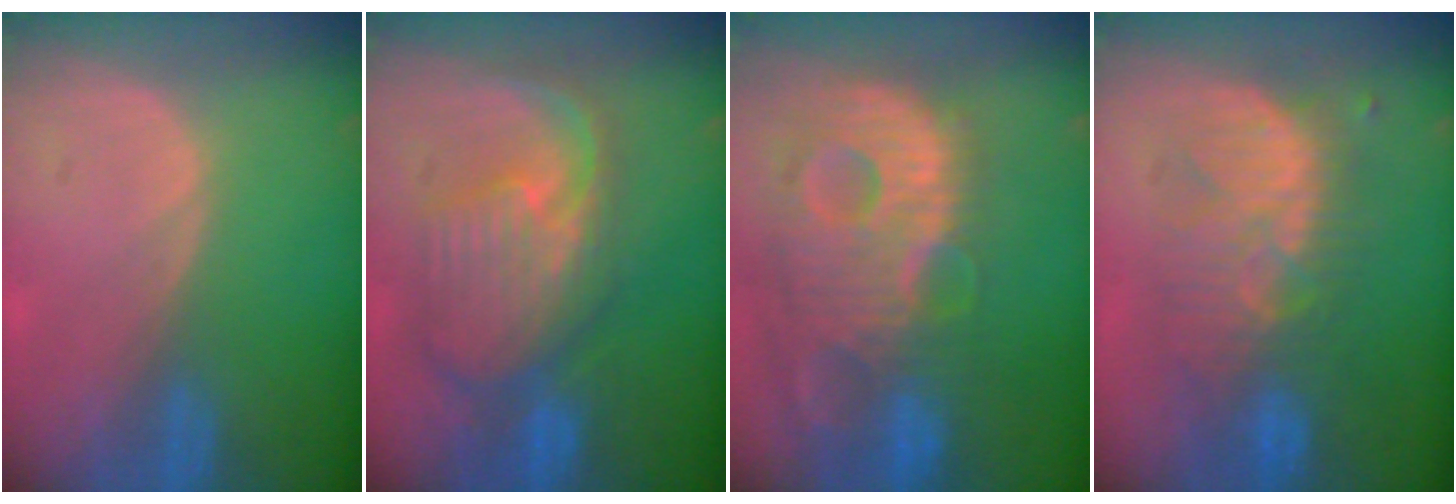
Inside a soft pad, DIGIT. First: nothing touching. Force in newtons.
{"total": 10.7, "press": 9.5, "slide": 5.0}
{"total": 13.9, "press": 12.0, "slide": 7.0}
{"total": 8.8, "press": 8.8, "slide": 0.2}